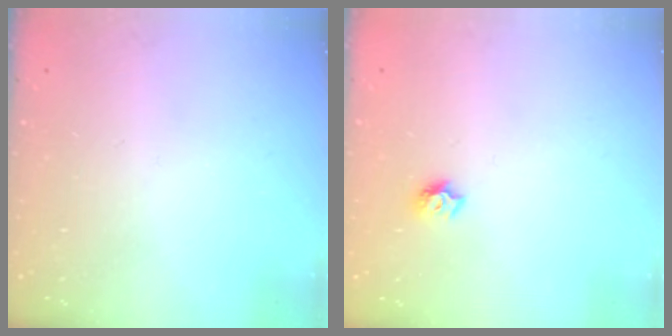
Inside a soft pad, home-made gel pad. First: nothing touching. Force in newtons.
{"total": 5.6, "press": 5.6, "slide": 0.7}